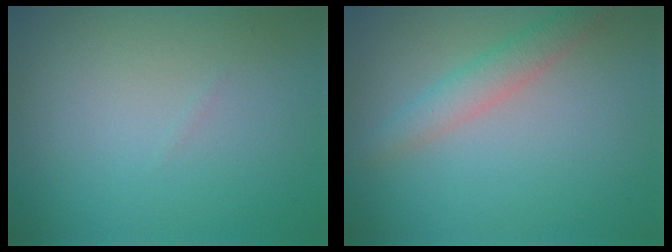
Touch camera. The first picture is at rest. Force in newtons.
{"total": 2.5, "press": 2.5, "slide": 0.1}